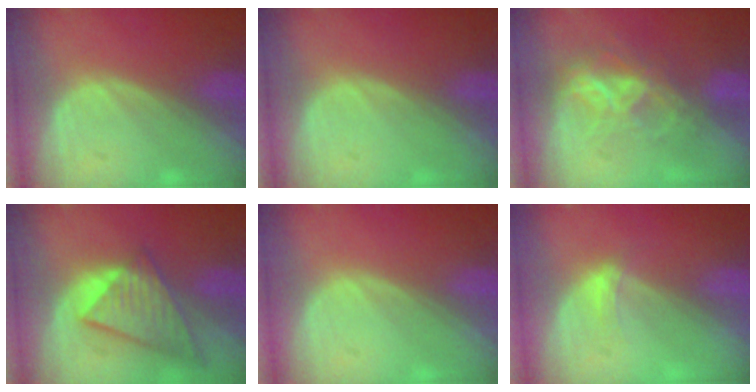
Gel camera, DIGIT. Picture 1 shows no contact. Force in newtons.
{"total": 0.0}
{"total": 7.3, "press": 6.2, "slide": 3.9}
{"total": 9.1, "press": 7.9, "slide": 4.5}
{"total": 0.0}
{"total": 1.9, "press": 1.5, "slide": 1.1}